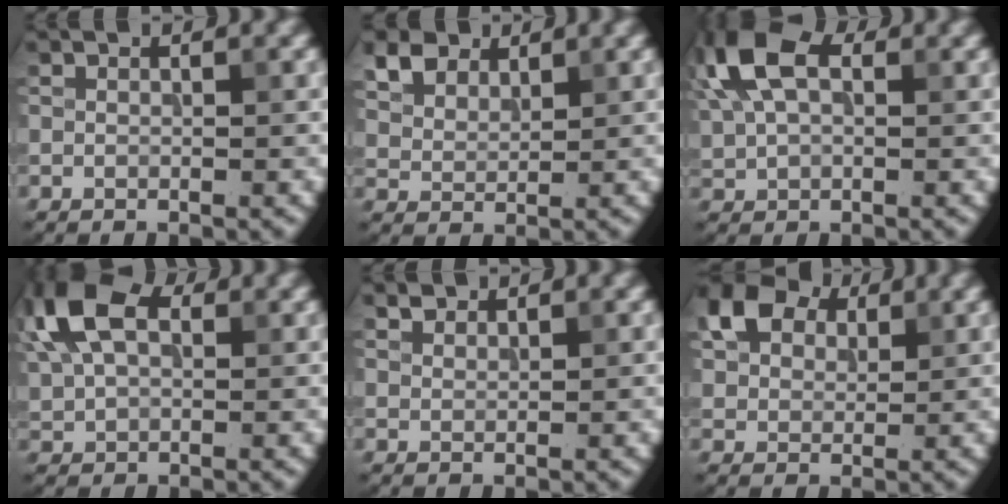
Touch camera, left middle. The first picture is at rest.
{"total": 5.0, "force": [3.6, 2.8, 2.0], "torque": [-0.065, 0.005, 0.068]}
{"total": 7.5, "force": [2.8, 4.3, 5.4], "torque": [-0.135, 0.021, 0.046]}
{"total": 8.4, "force": [3.2, 5.0, 5.9], "torque": [-0.144, 0.024, 0.051]}
{"total": 1.3, "force": [1.2, 0.5, 0.2], "torque": [-0.005, 0.003, 0.027]}
{"total": 6.0, "force": [3.1, 4.0, 3.2], "torque": [-0.079, 0.018, 0.045]}